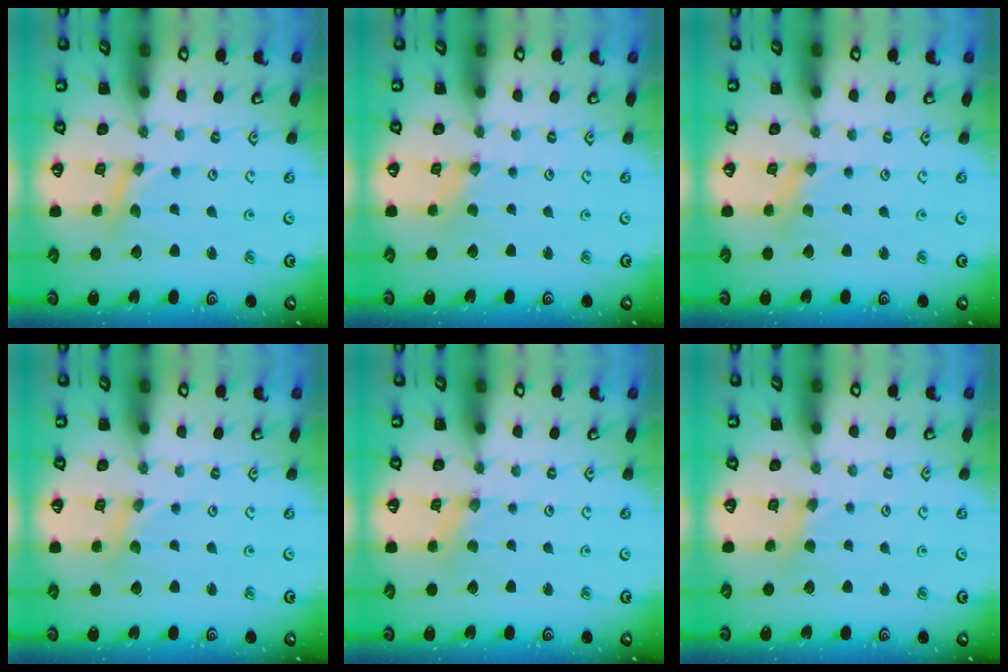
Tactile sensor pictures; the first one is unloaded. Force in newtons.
{"total": 0.0}
{"total": 0.0}
{"total": 0.0}
{"total": 0.6, "press": 0.6, "slide": 0.1}
{"total": 2.5, "press": 2.5, "slide": 0.3}